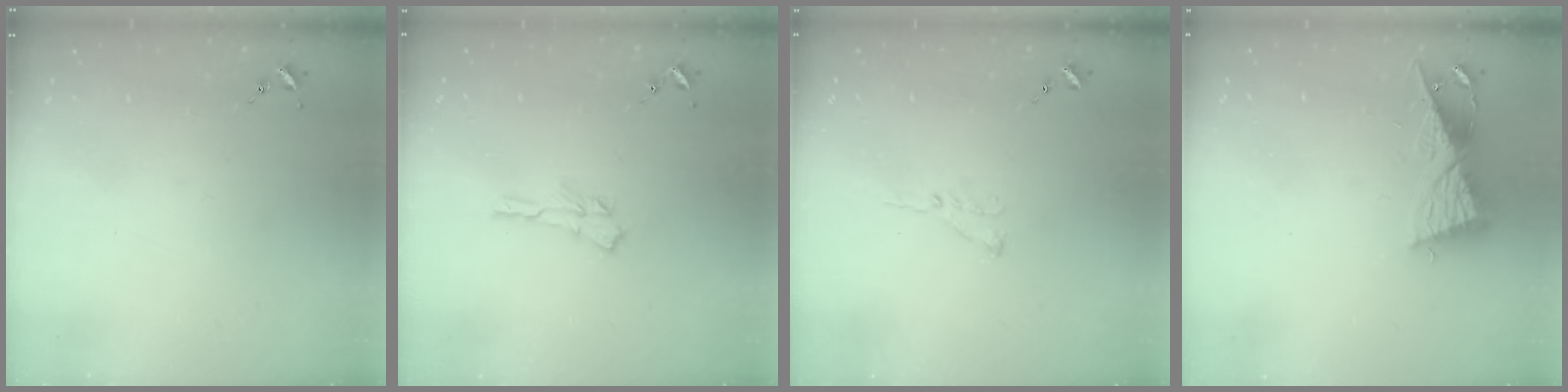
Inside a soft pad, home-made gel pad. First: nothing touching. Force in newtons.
{"total": 6.3, "press": 6.3, "slide": 0.3}
{"total": 4.8, "press": 4.8, "slide": 0.4}
{"total": 9.4, "press": 9.4, "slide": 0.6}